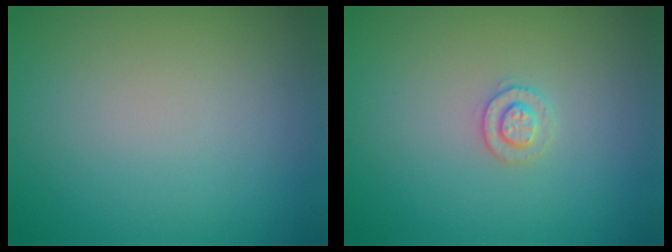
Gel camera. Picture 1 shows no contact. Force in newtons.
{"total": 1.5, "press": 1.5, "slide": 0.1}